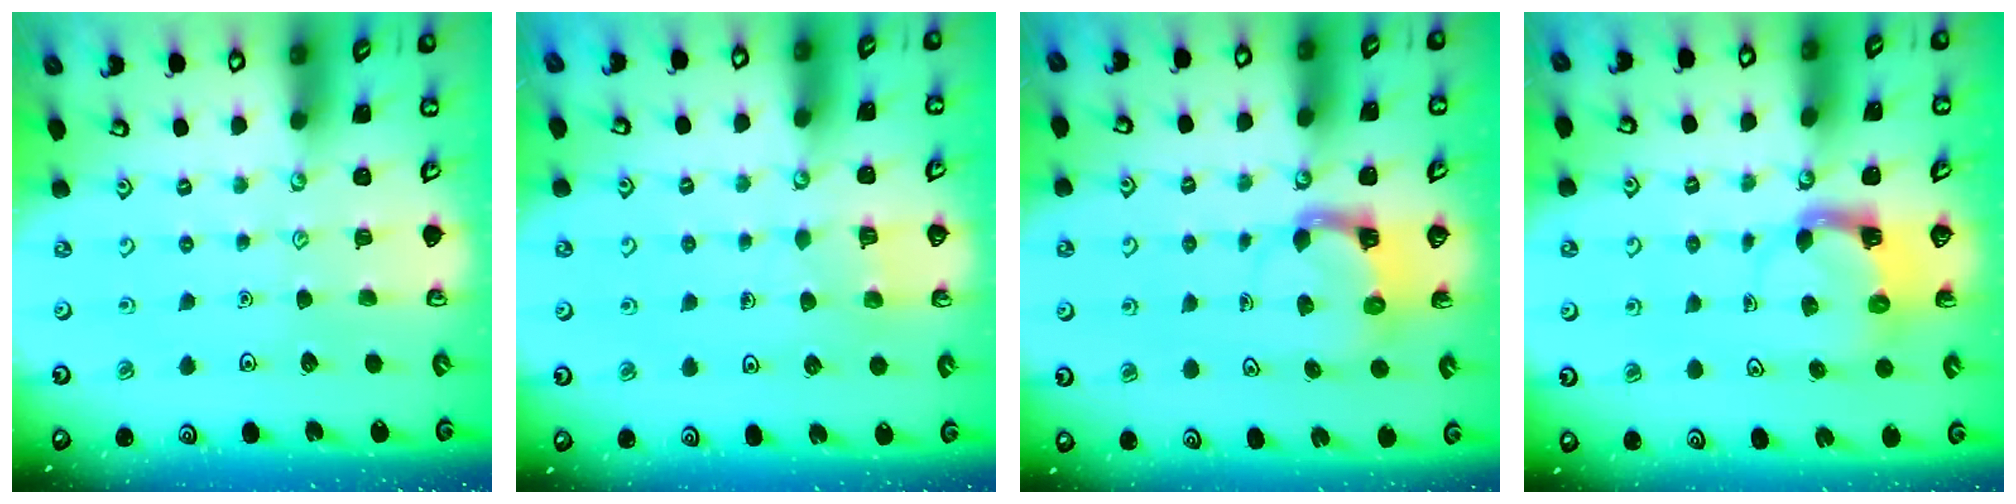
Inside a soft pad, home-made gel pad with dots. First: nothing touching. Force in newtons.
{"total": 3.4, "press": 3.4, "slide": 0.3}
{"total": 3.7, "press": 3.7, "slide": 0.4}
{"total": 3.8, "press": 3.7, "slide": 0.7}